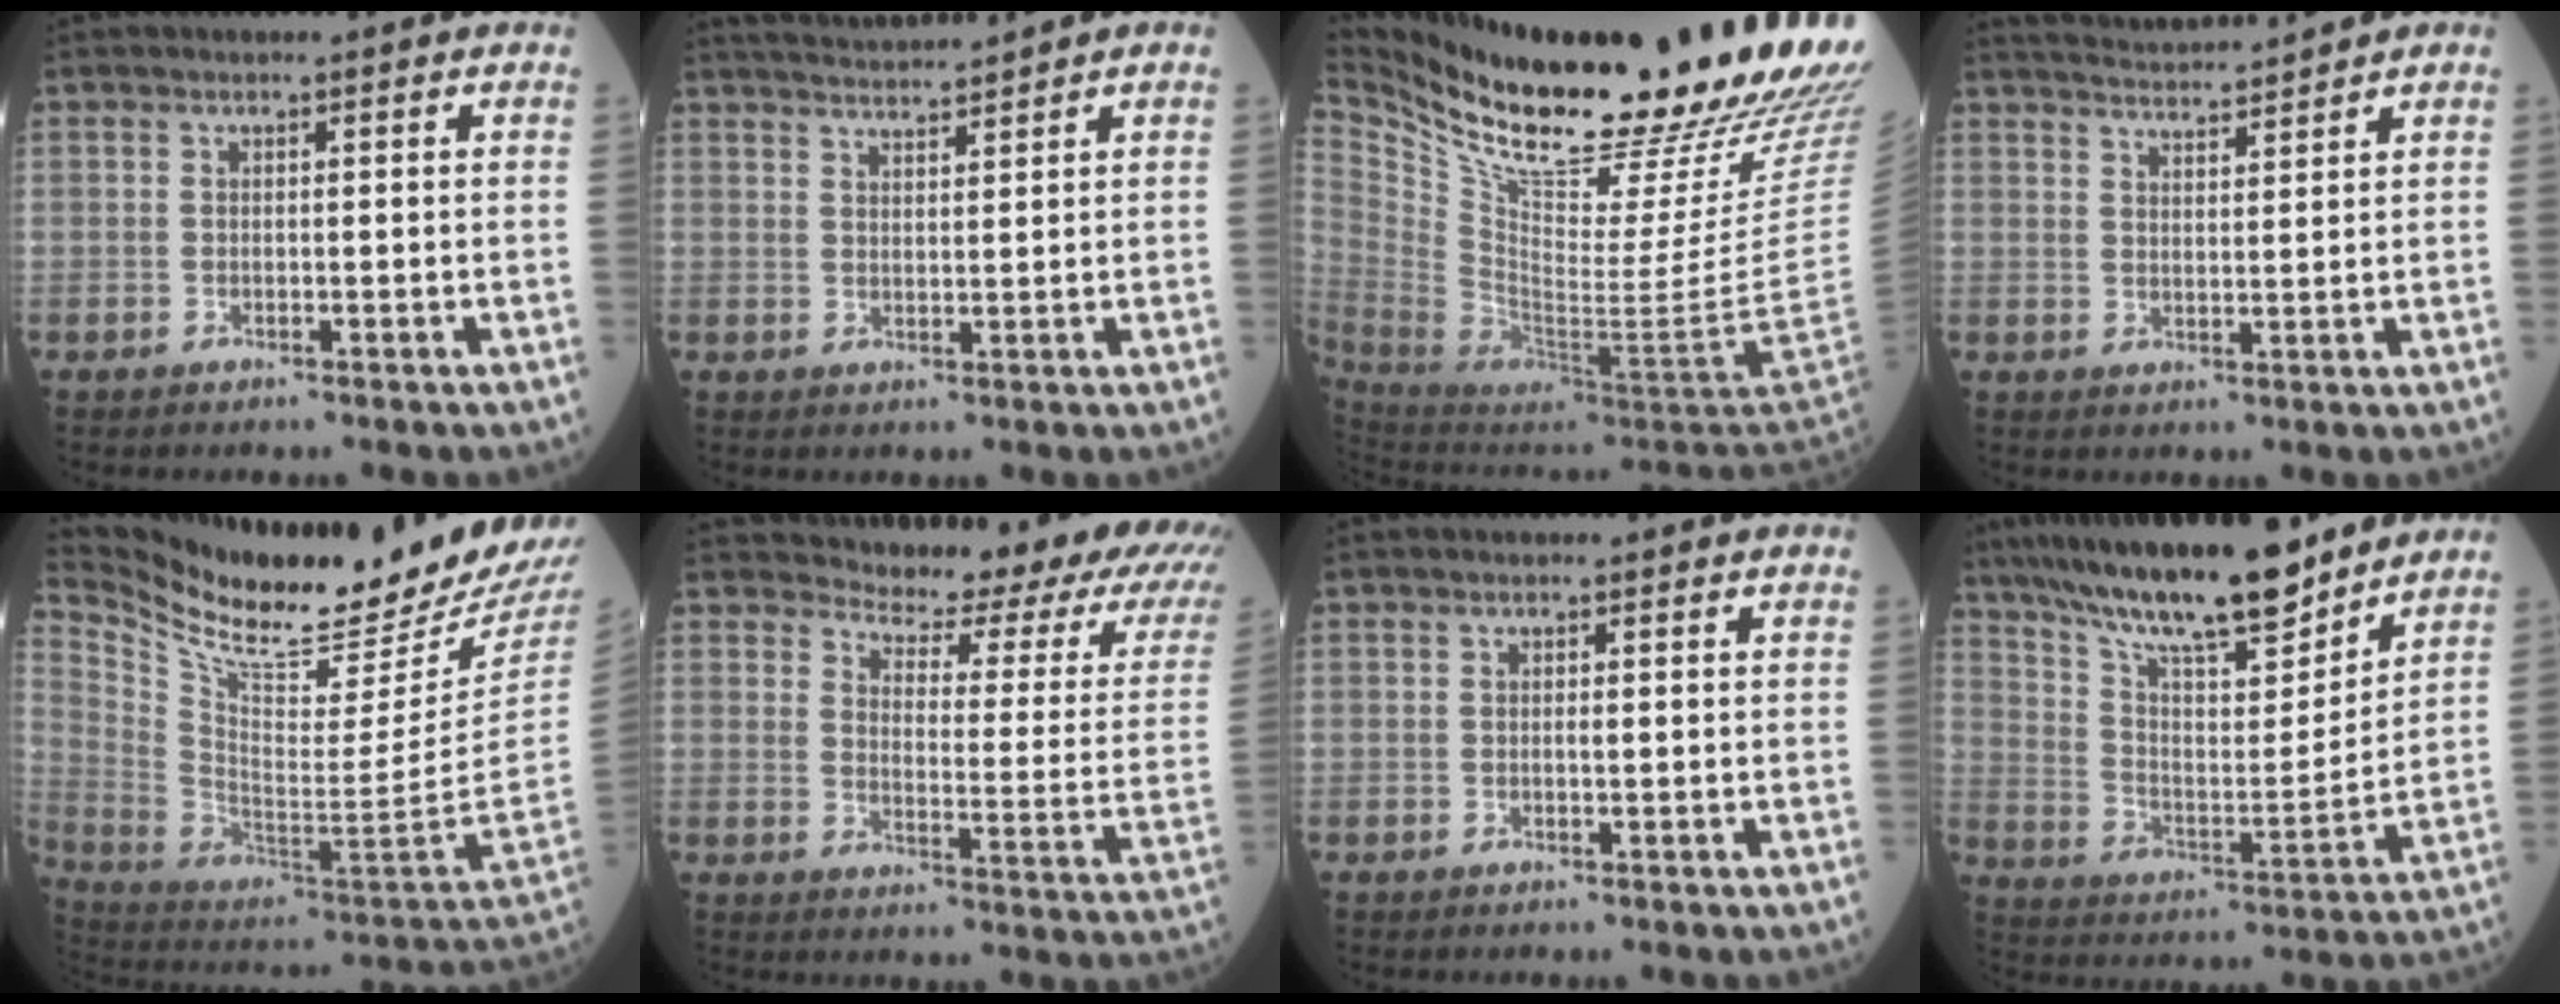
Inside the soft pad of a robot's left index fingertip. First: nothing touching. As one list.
[{"total": 6.1, "force": [5.8, -0.5, 1.7], "torque": [-0.034, 0.018, 0.104]}, {"total": 32.7, "force": [25.4, 0.9, 20.6], "torque": [-0.322, -0.100, 0.375]}, {"total": 8.0, "force": [7.7, -0.1, 2.1], "torque": [-0.045, 0.019, 0.128]}, {"total": 27.4, "force": [24.8, -0.2, 11.5], "torque": [-0.218, -0.112, 0.379]}, {"total": 18.9, "force": [16.8, 3.0, 8.2], "torque": [-0.100, -0.076, 0.186]}, {"total": 0.6, "force": [0.1, 0.1, 0.6], "torque": [-0.015, 0.000, 0.001]}, {"total": 20.0, "force": [16.4, 3.5, 10.9], "torque": [-0.193, 0.009, 0.284]}]